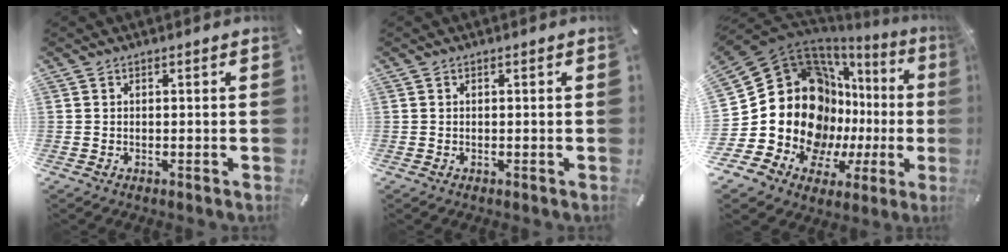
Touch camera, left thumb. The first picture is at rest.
{"total": 0.0}
{"total": 26.4, "force": [1.9, 19.5, 17.8], "torque": [-0.314, -0.065, 0.073]}